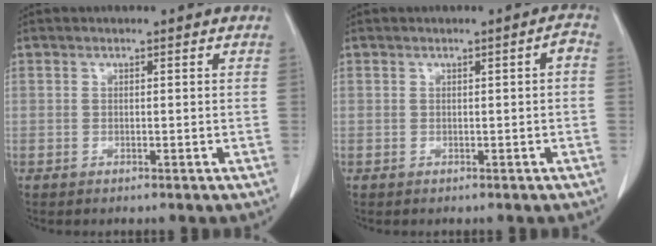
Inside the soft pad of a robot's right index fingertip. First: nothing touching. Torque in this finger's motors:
{"motor_torque": [0.21, -0.05, 0.09, 0.02]}